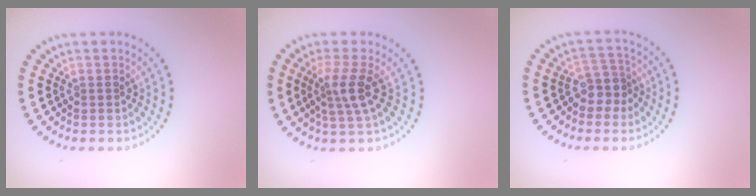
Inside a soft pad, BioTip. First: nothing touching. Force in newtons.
{"total": 2.8, "press": 2.2, "slide": 1.7}
{"total": 2.5, "press": 2.0, "slide": 1.4}